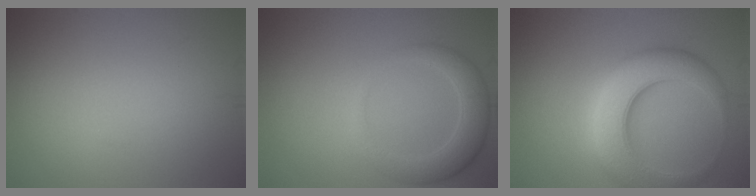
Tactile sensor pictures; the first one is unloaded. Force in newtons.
{"total": 3.6, "press": 3.5, "slide": 0.5}
{"total": 8.3, "press": 8.3, "slide": 0.3}